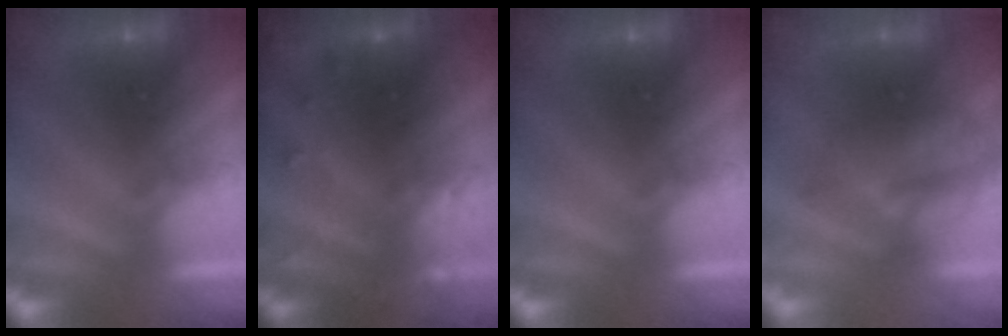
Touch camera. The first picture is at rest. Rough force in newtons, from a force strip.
{"total": 6.8}
{"total": 0.0}
{"total": 4.4}